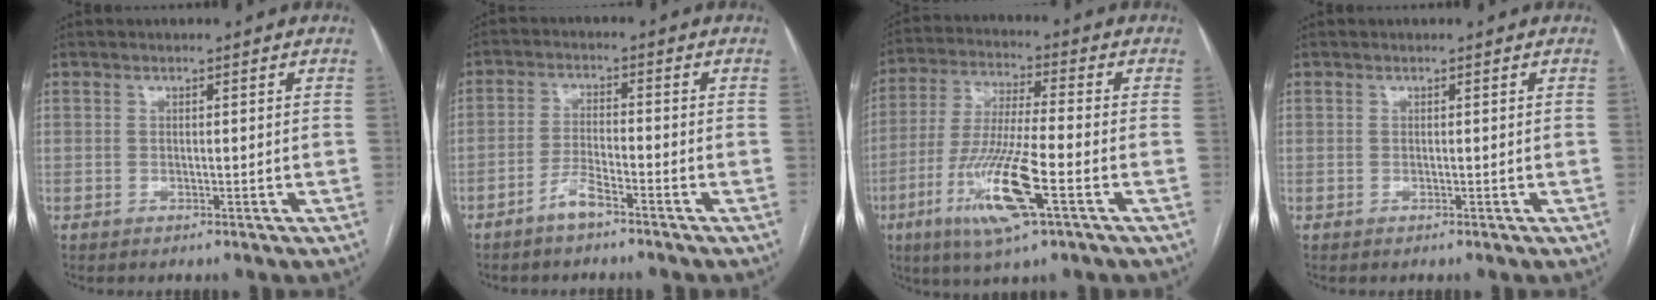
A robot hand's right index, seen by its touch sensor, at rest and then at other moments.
{"total": 3.7, "force": [-2.8, 0.5, 2.3], "torque": [-0.047, 0.003, -0.056]}
{"total": 13.8, "force": [-5.4, 1.0, 12.6], "torque": [-0.260, -0.022, -0.099]}
{"total": 0.0}